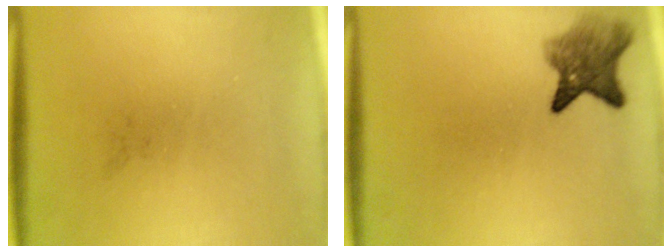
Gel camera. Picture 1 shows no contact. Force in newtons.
{"total": 5.5}